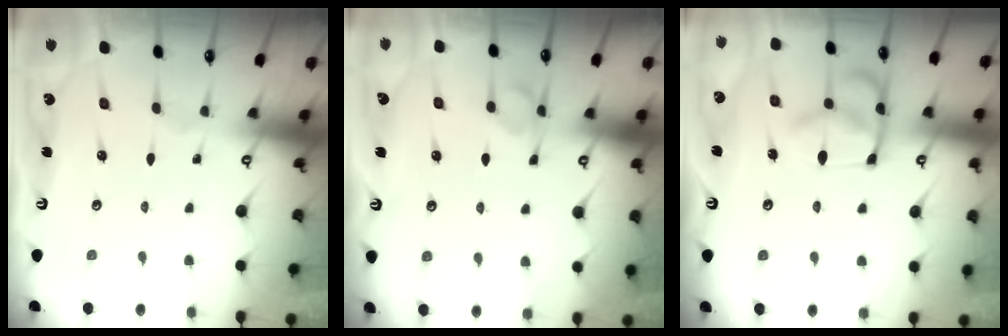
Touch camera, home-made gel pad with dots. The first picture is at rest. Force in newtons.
{"total": 1.7, "press": 1.5, "slide": 0.9}
{"total": 12.1, "press": 12.0, "slide": 0.5}